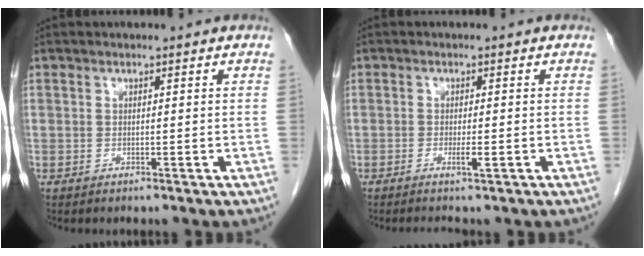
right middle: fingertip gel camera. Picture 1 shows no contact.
{"total": 1.7, "force": [-0.9, -0.1, 1.4], "torque": [-0.032, -0.005, -0.016]}